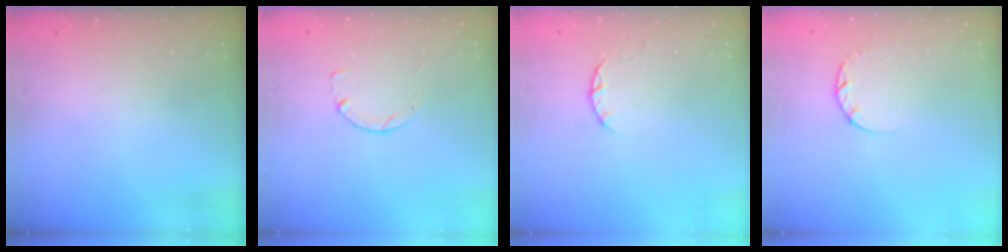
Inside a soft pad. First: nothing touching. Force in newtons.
{"total": 0.0}
{"total": 2.5, "press": 2.4, "slide": 0.4}
{"total": 2.6, "press": 2.5, "slide": 0.4}